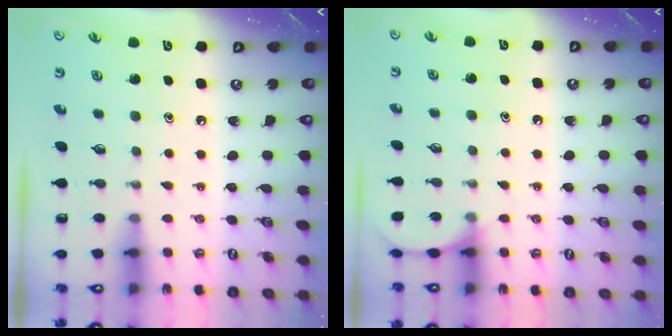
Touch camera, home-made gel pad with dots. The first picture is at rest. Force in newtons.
{"total": 5.4, "press": 5.4, "slide": 0.7}